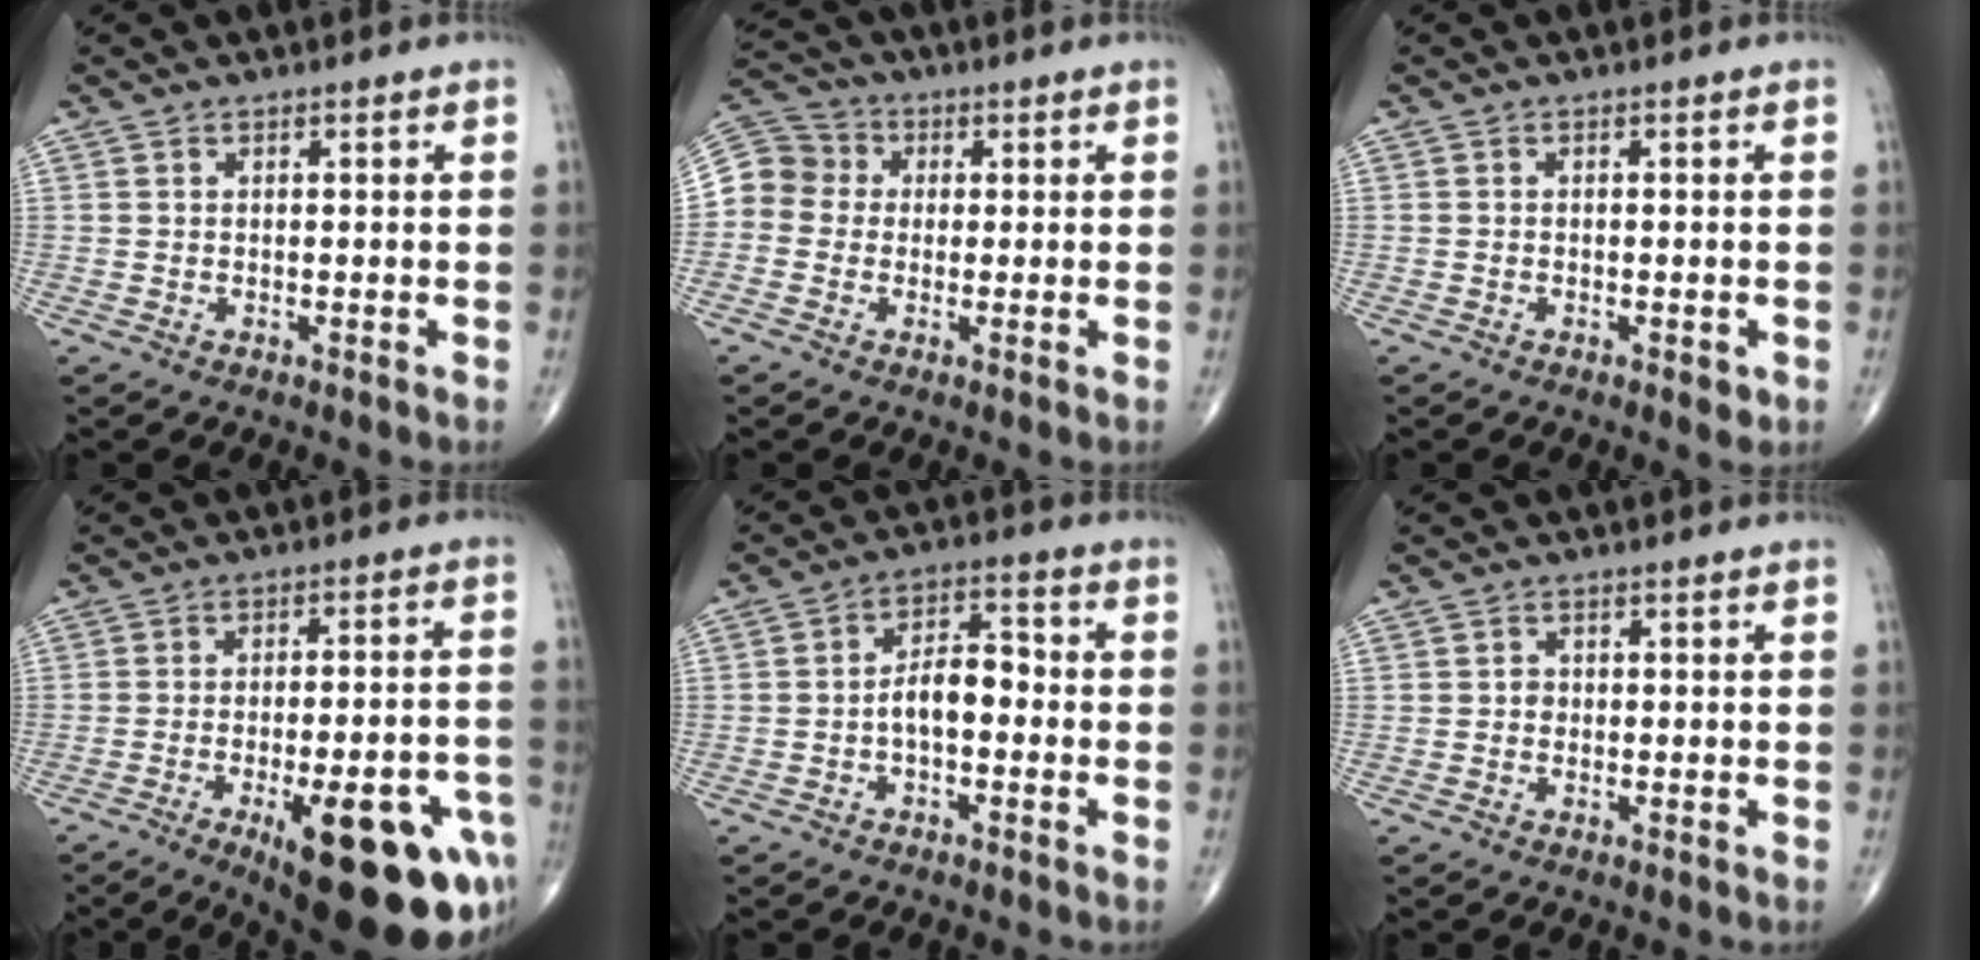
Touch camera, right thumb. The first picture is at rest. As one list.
[{"total": 7.7, "force": [-0.1, 7.3, 2.6], "torque": [-0.031, 0.025, -0.012]}, {"total": 1.8, "force": [-0.7, 0.8, 1.5], "torque": [-0.019, -0.001, -0.009]}, {"total": 23.9, "force": [-11.0, 7.9, 19.6], "torque": [-0.194, 0.041, -0.139]}, {"total": 6.7, "force": [-1.4, 3.6, 5.4], "torque": [-0.081, 0.032, -0.033]}, {"total": 1.2, "force": [-0.1, 1.0, 0.5], "torque": [0.000, 0.004, -0.005]}]